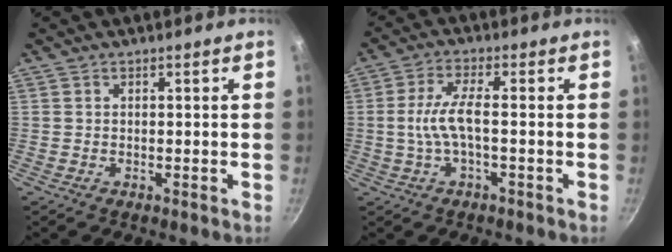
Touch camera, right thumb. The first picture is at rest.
{"total": 6.4, "force": [-1.0, 1.8, 6.1], "torque": [-0.139, 0.018, -0.023]}